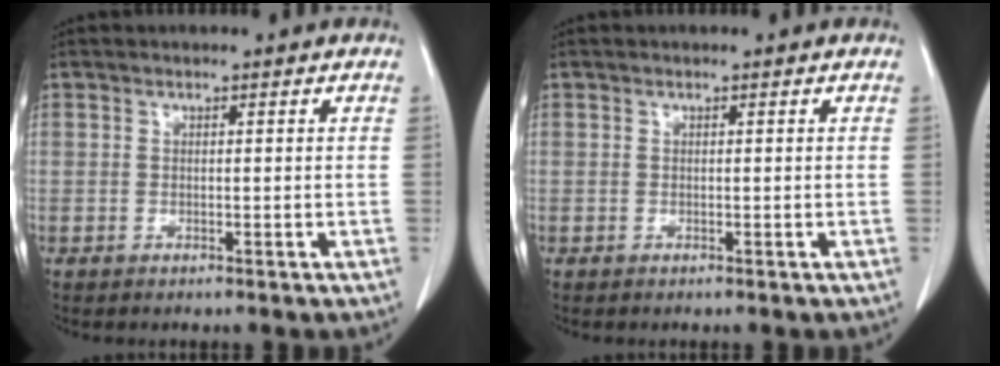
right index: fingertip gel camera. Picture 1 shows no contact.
{"total": 0.0}